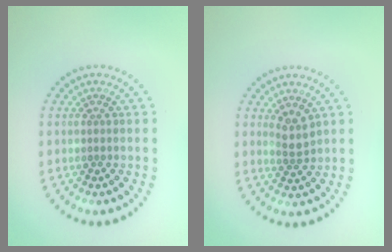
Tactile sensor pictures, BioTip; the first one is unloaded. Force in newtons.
{"total": 1.8, "press": 1.5, "slide": 1.1}